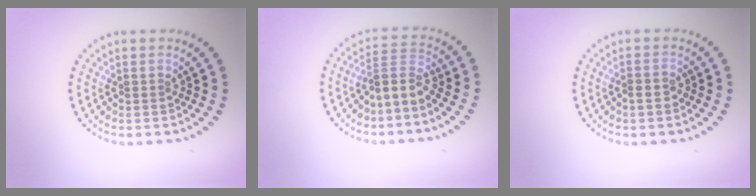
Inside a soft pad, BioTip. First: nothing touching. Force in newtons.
{"total": 2.7, "press": 1.8, "slide": 2.0}
{"total": 0.8, "press": 0.7, "slide": 0.5}